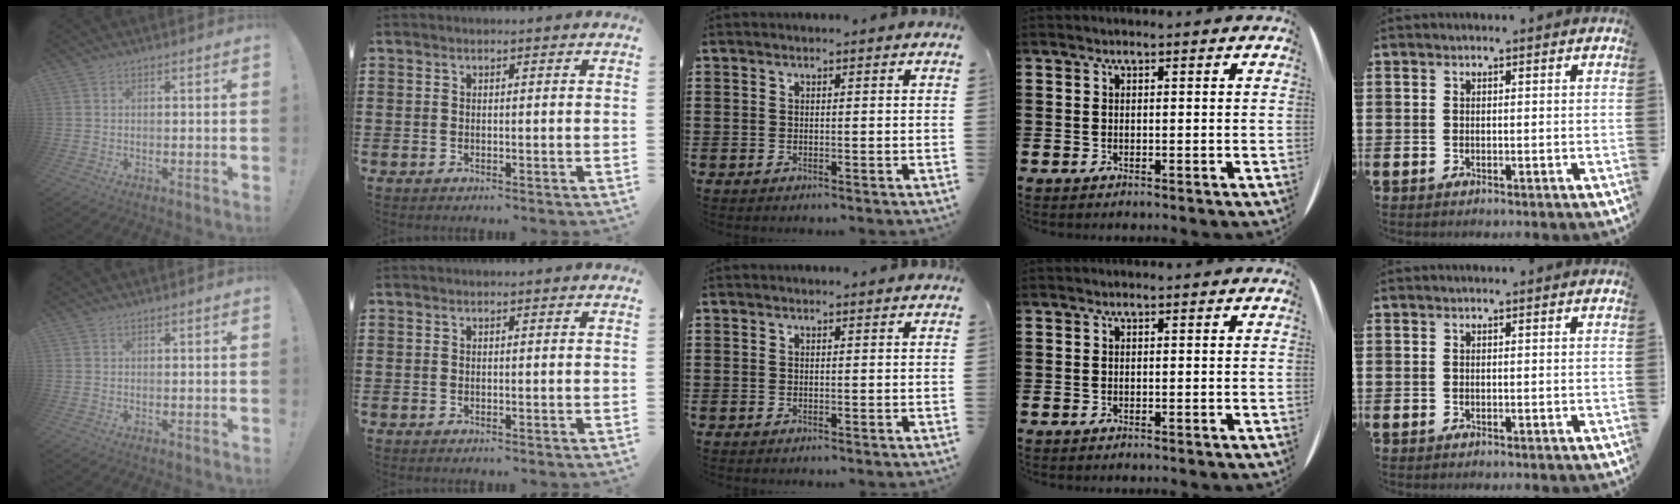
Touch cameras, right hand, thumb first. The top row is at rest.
{}